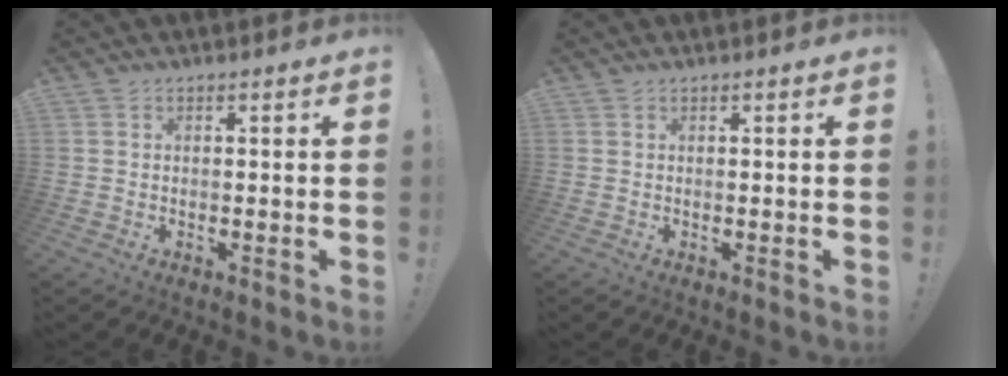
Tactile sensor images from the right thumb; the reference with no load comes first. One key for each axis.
{"total": 0.0}